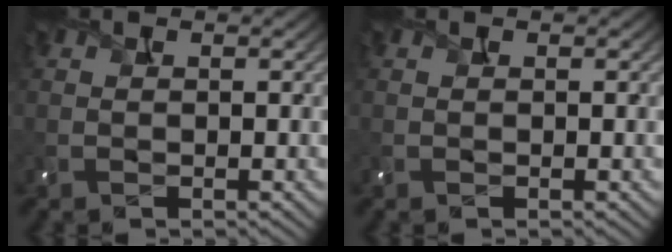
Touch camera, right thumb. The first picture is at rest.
{"total": 0.0}